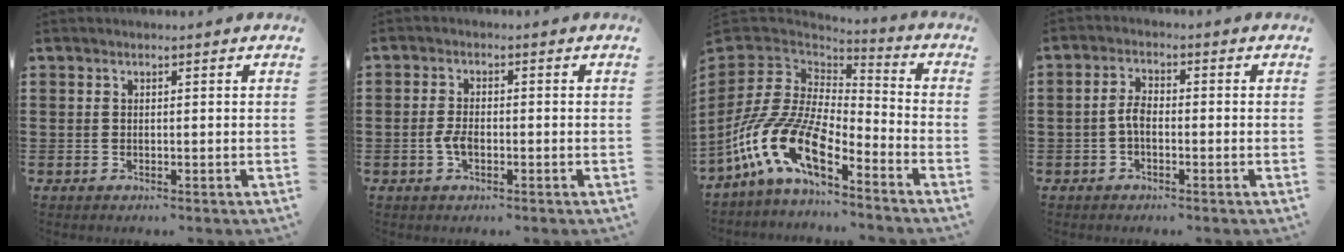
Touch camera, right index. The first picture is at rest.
{"total": 2.7, "force": [-0.9, 1.3, 2.2], "torque": [-0.057, -0.003, -0.020]}
{"total": 14.6, "force": [-8.1, 6.3, 10.4], "torque": [-0.252, 0.005, -0.166]}
{"total": 3.0, "force": [-0.9, 1.4, 2.5], "torque": [-0.062, 0.000, -0.023]}